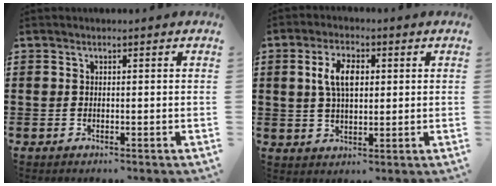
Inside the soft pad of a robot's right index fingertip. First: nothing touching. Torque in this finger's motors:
{"motor_torque": [0.60, 0.46, 0.26, 0.11]}